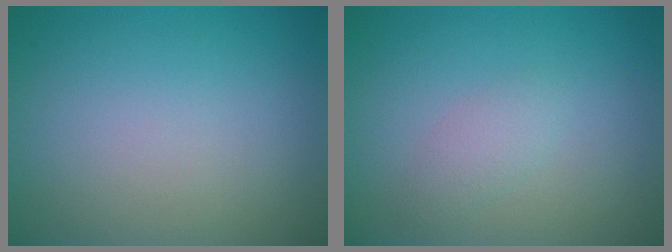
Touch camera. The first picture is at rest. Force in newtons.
{"total": 1.5, "press": 1.5, "slide": 0.1}